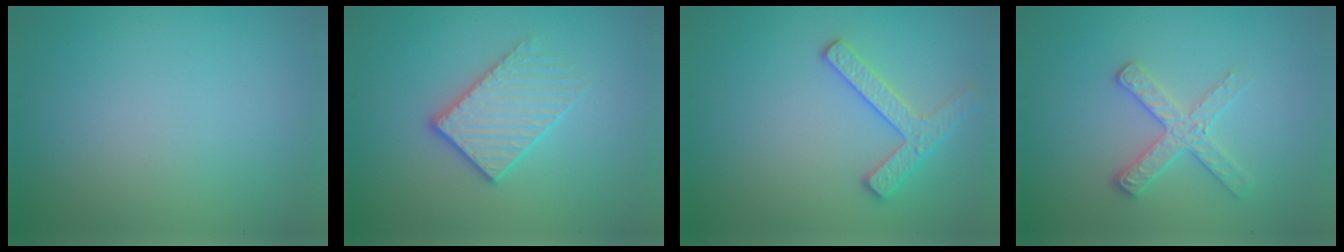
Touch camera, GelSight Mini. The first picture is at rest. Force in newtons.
{"total": 3.2, "press": 2.9, "slide": 1.4}
{"total": 2.5, "press": 2.5, "slide": 0.4}
{"total": 2.7, "press": 2.6, "slide": 0.9}